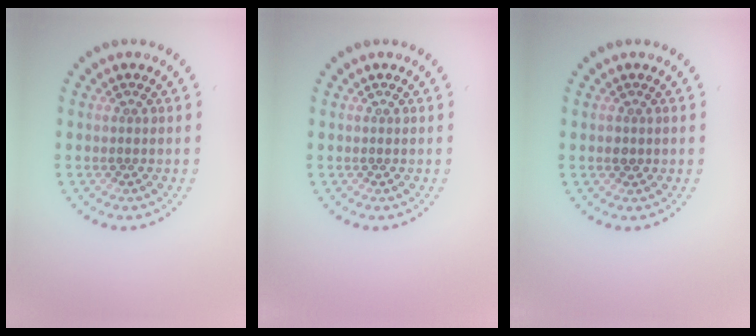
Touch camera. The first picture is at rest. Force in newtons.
{"total": 0.0}
{"total": 0.8, "press": 0.8, "slide": 0.3}